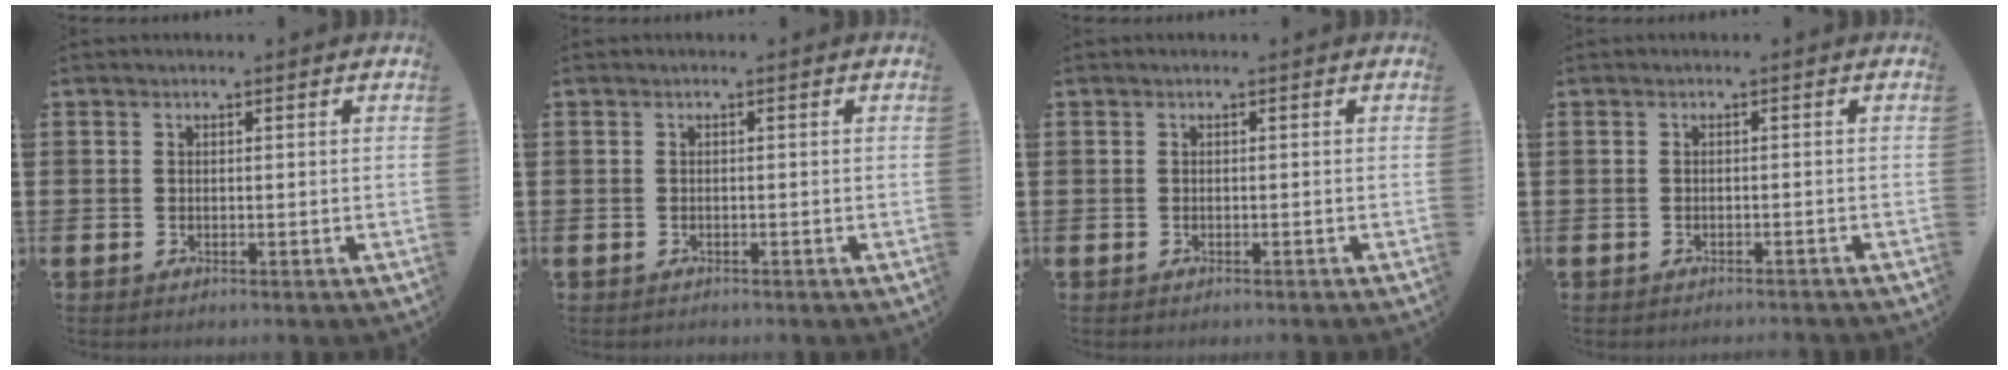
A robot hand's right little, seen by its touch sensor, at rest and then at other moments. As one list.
[{"total": 0.0}, {"total": 0.0}, {"total": 0.6, "force": [-0.6, -0.1, 0.0], "torque": [-0.001, -0.001, -0.013]}]